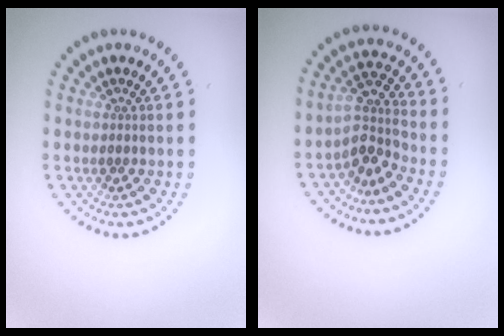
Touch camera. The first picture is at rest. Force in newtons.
{"total": 3.0, "press": 2.3, "slide": 2.0}